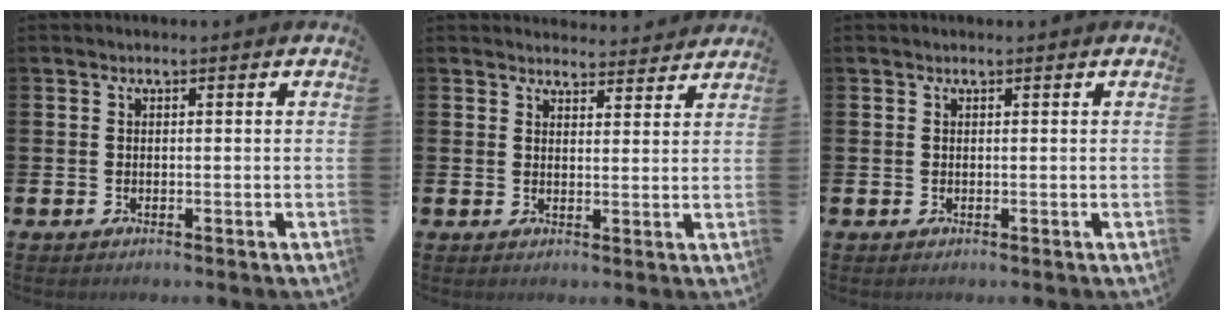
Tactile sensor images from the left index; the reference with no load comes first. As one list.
[{"total": 3.4, "force": [3.4, 0.7, -0.2], "torque": [0.005, -0.022, 0.060]}, {"total": 0.0}]